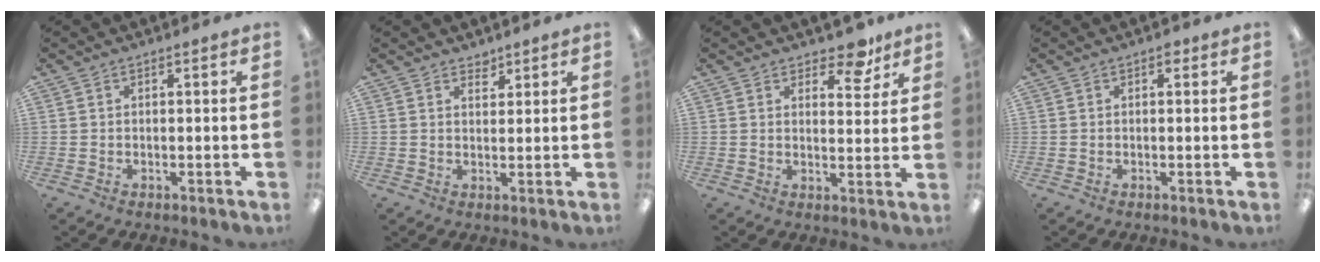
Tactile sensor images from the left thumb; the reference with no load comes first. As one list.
[{"total": 2.4, "force": [2.2, 1.0, 0.2], "torque": [0.011, -0.016, 0.039]}, {"total": 7.4, "force": [5.5, 3.4, 3.5], "torque": [-0.035, -0.030, 0.093]}, {"total": 1.0, "force": [0.4, 0.6, 0.6], "torque": [-0.004, 0.000, 0.006]}]